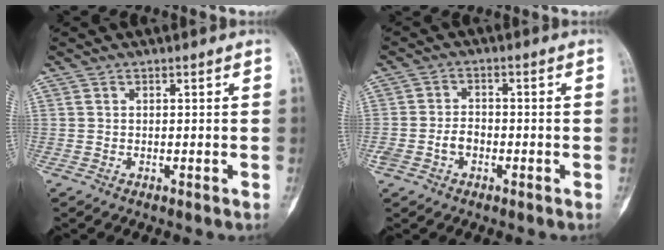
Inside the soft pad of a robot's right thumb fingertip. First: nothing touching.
{"total": 3.4, "force": [-1.2, 2.5, 2.0], "torque": [-0.033, 0.015, -0.022]}